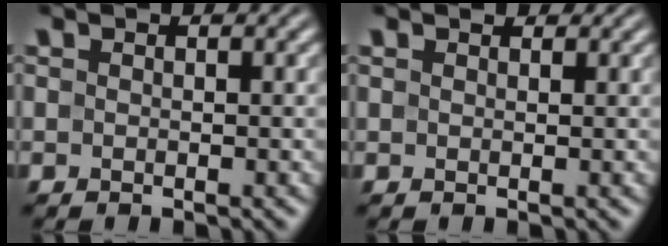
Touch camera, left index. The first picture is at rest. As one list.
[{"total": 1.1, "force": [0.9, 0.4, 0.3], "torque": [-0.008, -0.001, 0.011]}]